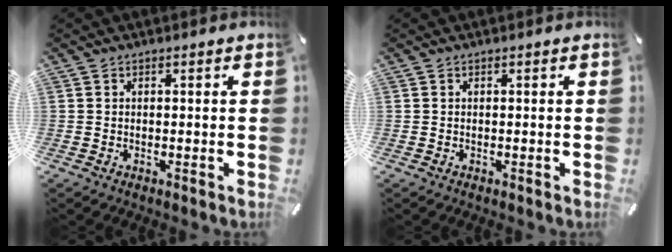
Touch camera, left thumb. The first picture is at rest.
{"total": 0.0}